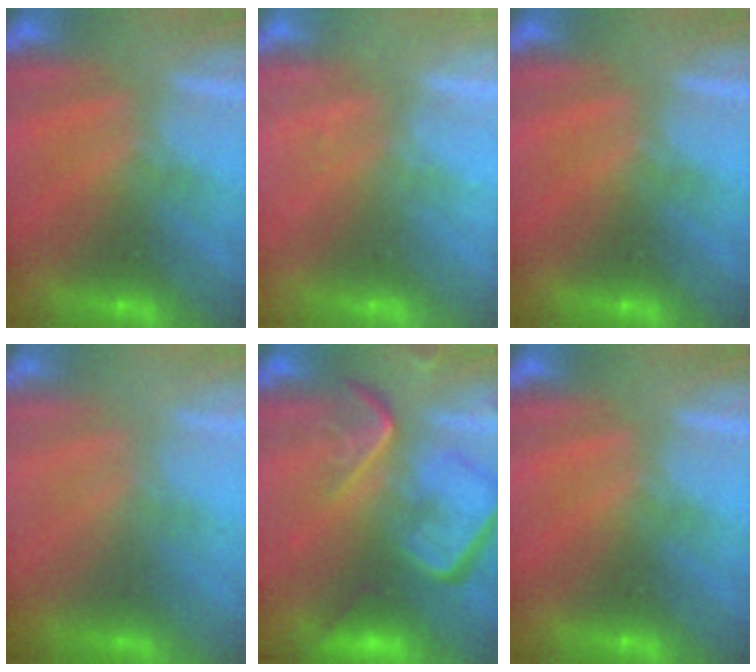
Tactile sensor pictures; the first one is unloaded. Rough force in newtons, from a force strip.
{"total": 2.2}
{"total": 0.0}
{"total": 2.7}
{"total": 7.0}
{"total": 0.0}